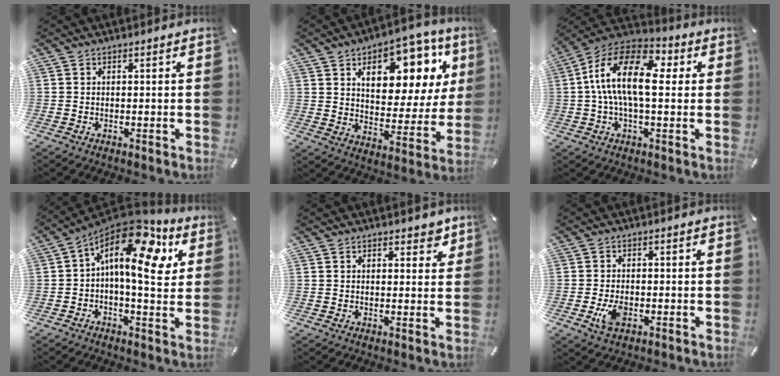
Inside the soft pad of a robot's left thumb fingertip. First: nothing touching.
{"total": 16.0, "force": [8.9, 9.1, 9.6], "torque": [-0.129, -0.056, 0.150]}
{"total": 16.1, "force": [1.6, 8.0, 13.9], "torque": [-0.282, 0.002, 0.024]}
{"total": 17.7, "force": [6.8, 8.1, 14.1], "torque": [-0.248, -0.051, 0.107]}
{"total": 3.2, "force": [2.1, 2.0, 1.3], "torque": [-0.006, -0.005, 0.033]}
{"total": 4.7, "force": [-1.4, 3.0, 3.4], "torque": [-0.070, 0.005, -0.023]}